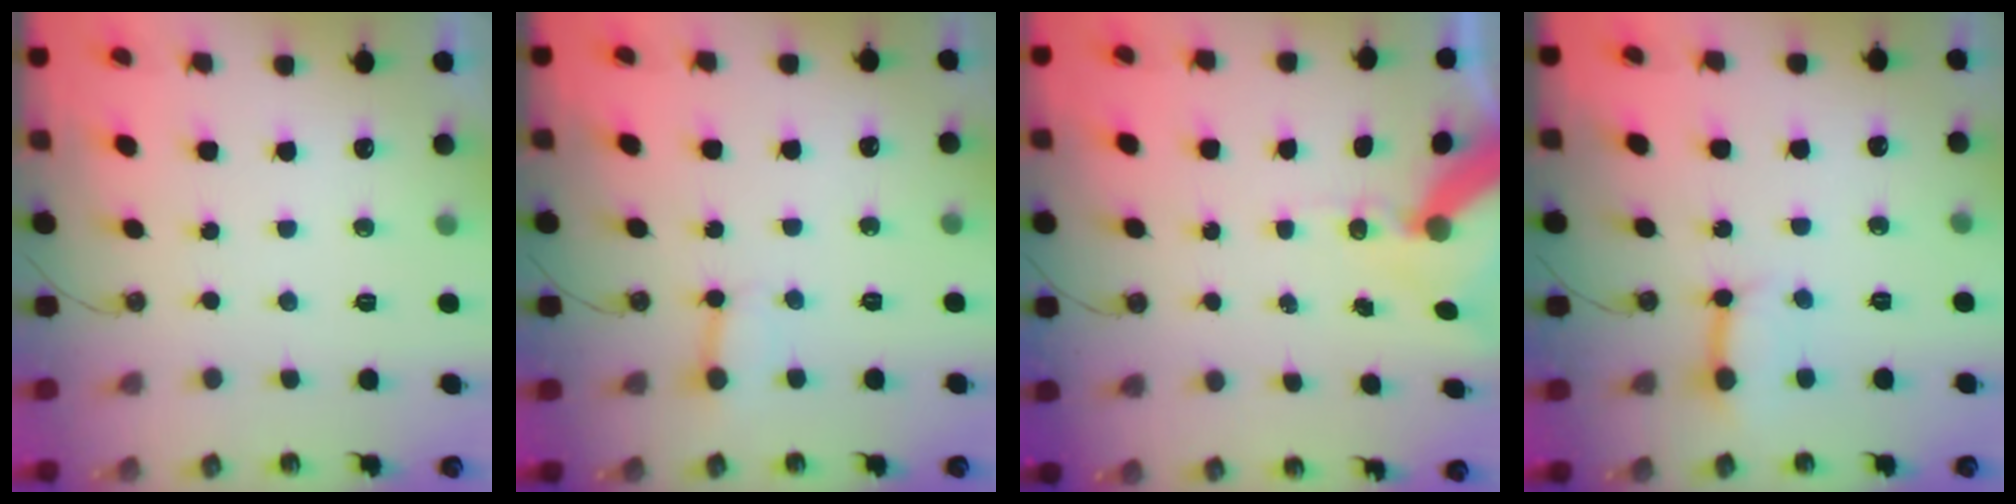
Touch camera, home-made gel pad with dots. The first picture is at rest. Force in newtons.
{"total": 2.7, "press": 2.7, "slide": 0.1}
{"total": 10.3, "press": 10.2, "slide": 1.5}
{"total": 7.9, "press": 7.9, "slide": 0.8}